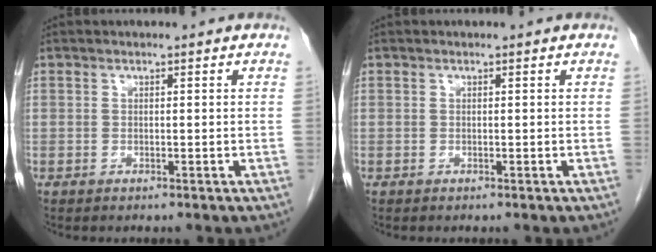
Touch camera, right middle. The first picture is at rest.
{"total": 0.0}